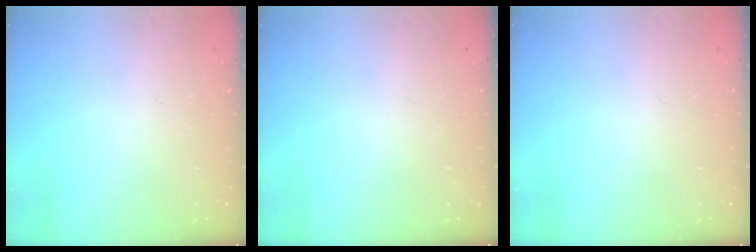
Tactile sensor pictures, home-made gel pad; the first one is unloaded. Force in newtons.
{"total": 0.0}
{"total": 0.0}